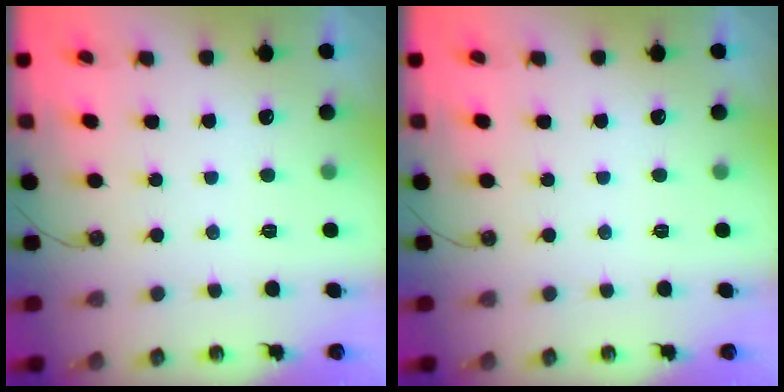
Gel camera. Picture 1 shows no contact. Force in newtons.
{"total": 0.0}